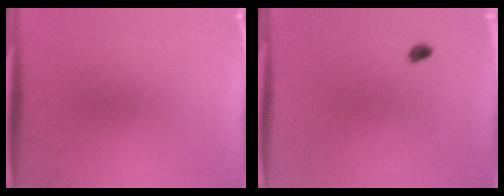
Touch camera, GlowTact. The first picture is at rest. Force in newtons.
{"total": 1.4}